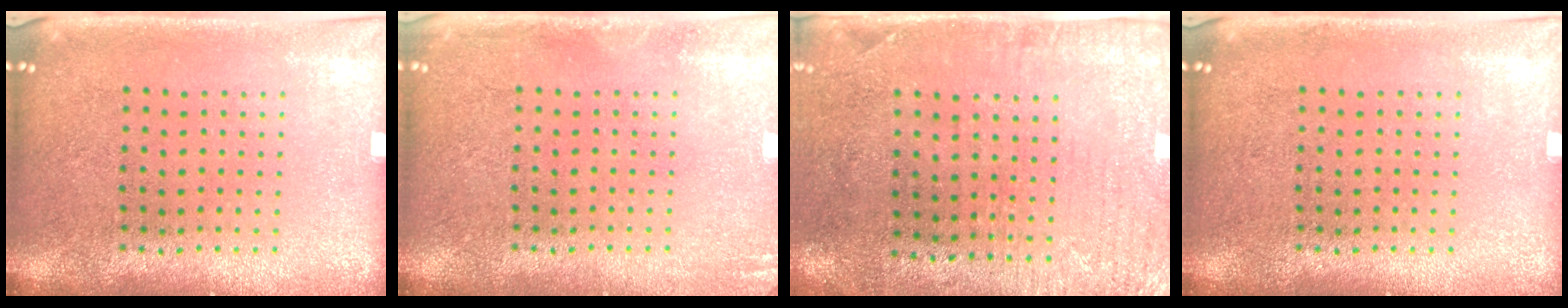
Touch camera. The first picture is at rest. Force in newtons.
{"total": 1.3, "press": 1.3, "slide": 0.1}
{"total": 2.9, "press": 2.3, "slide": 1.7}
{"total": 0.0}